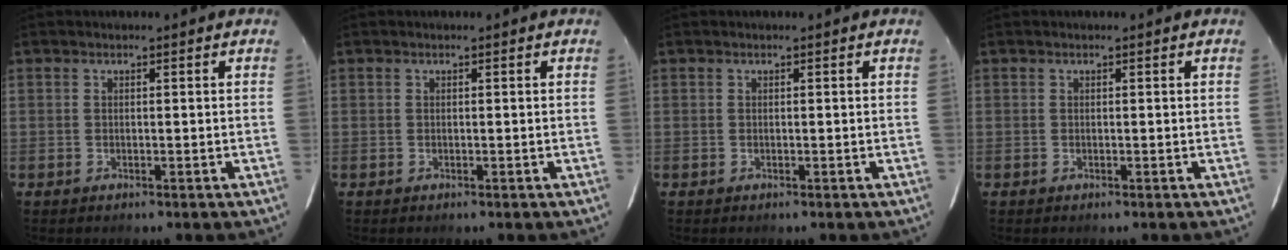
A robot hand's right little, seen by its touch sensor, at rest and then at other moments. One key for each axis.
{"total": 0.0}
{"total": 0.0}
{"total": 0.0}